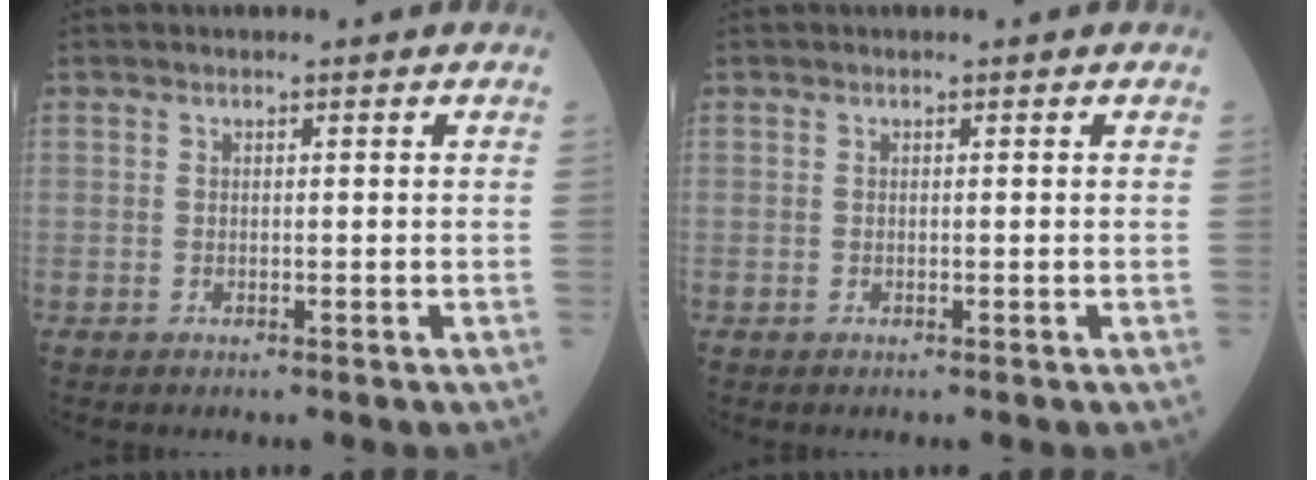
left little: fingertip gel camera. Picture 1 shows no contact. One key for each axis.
{"total": 0.0}